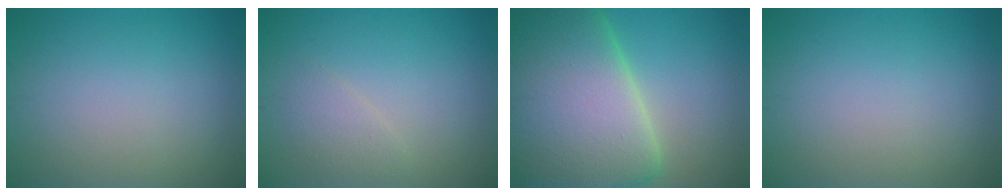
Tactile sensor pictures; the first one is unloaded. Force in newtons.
{"total": 1.5, "press": 1.5, "slide": 0.1}
{"total": 18.5, "press": 18.5, "slide": 1.0}
{"total": 0.0}